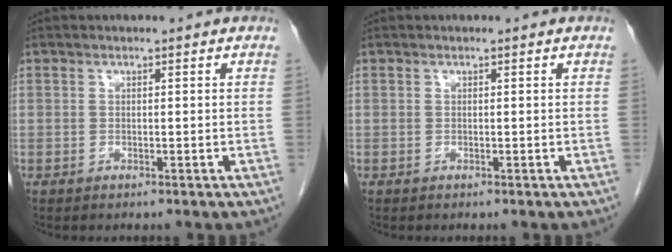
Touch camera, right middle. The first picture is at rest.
{"total": 0.0}